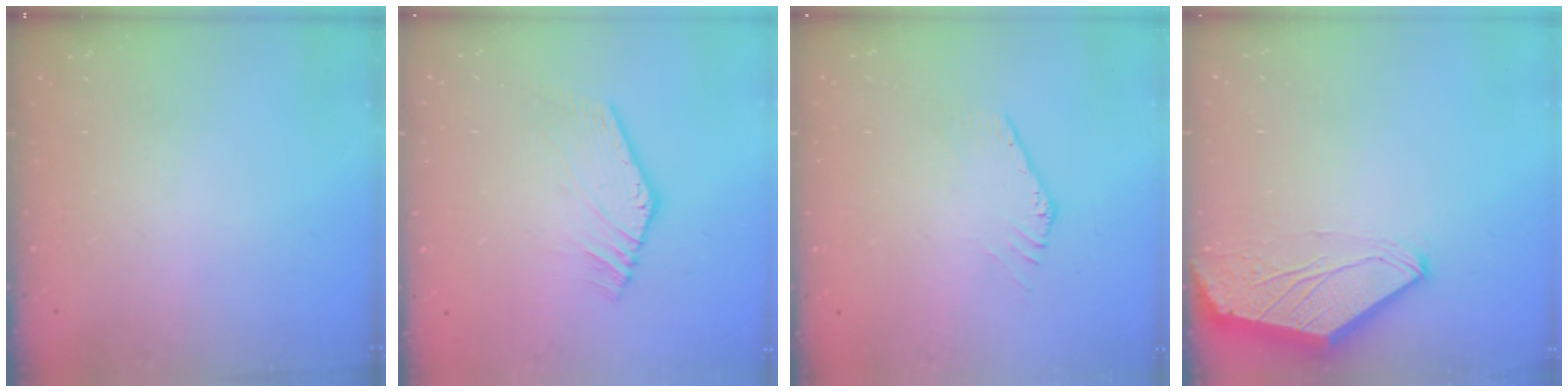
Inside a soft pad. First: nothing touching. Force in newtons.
{"total": 2.2, "press": 2.2, "slide": 0.3}
{"total": 1.4, "press": 1.4, "slide": 0.1}
{"total": 0.0}